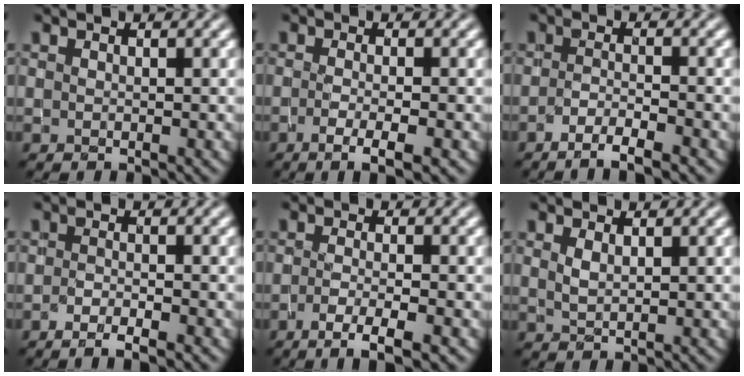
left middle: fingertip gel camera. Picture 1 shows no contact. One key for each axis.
{"total": 3.1, "fx": -1.3, "fy": 0.8, "fz": 2.7, "tx": -0.046, "ty": -0.003, "tz": -0.024}
{"total": 3.0, "fx": -2.0, "fy": 0.5, "fz": 2.2, "tx": -0.039, "ty": 0.003, "tz": -0.043}
{"total": 2.4, "fx": -1.6, "fy": 0.5, "fz": 1.8, "tx": -0.032, "ty": -0.002, "tz": -0.030}
{"total": 3.6, "fx": -1.9, "fy": 0.7, "fz": 3.0, "tx": -0.053, "ty": -0.001, "tz": -0.039}
{"total": 1.1, "fx": 0.8, "fy": 0.4, "fz": 0.7, "tx": -0.019, "ty": 0.003, "tz": 0.018}